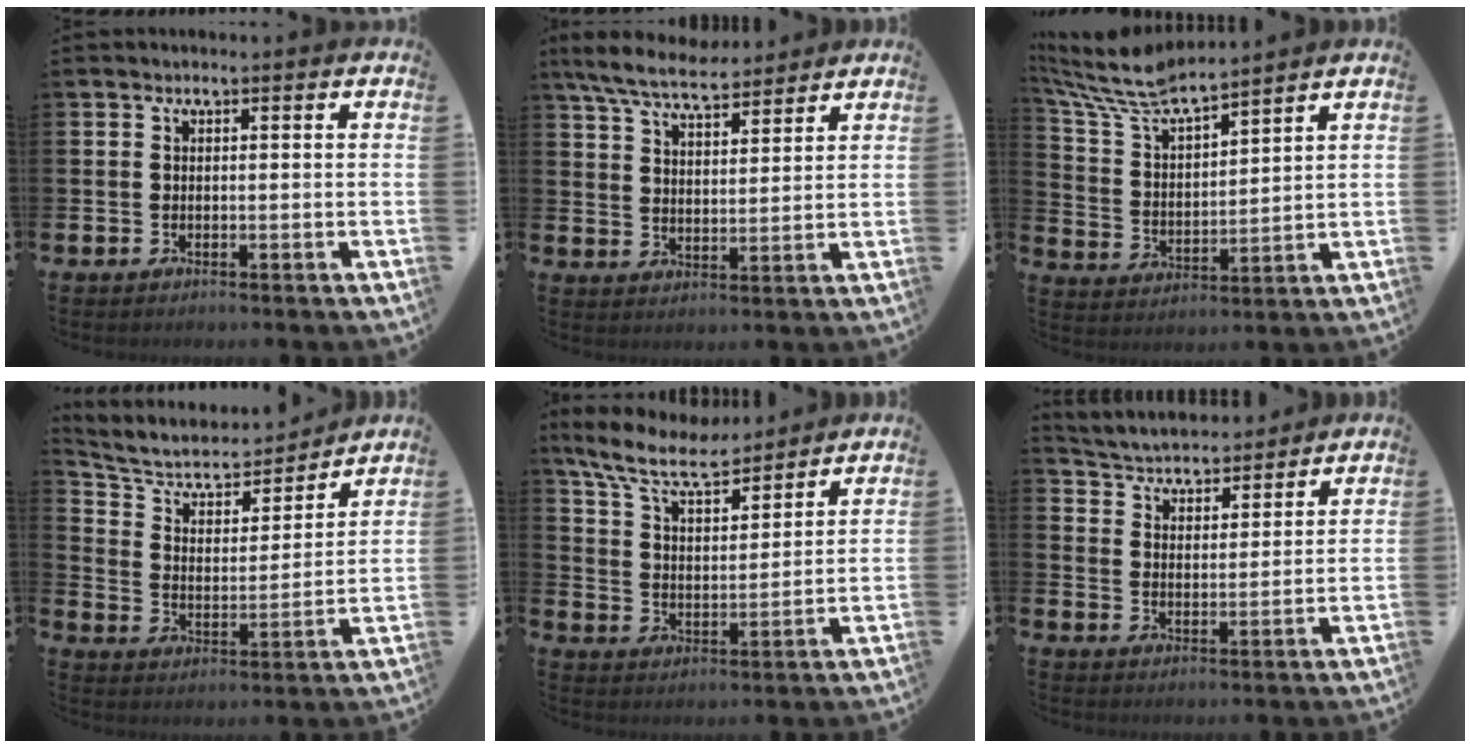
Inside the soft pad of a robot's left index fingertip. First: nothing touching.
{"total": 7.2, "force": [6.7, 1.4, 2.2], "torque": [-0.070, -0.025, 0.122]}
{"total": 7.5, "force": [7.1, 1.2, 2.2], "torque": [-0.080, -0.047, 0.122]}
{"total": 7.4, "force": [6.4, 3.1, 2.1], "torque": [-0.077, -0.048, 0.105]}
{"total": 9.0, "force": [8.0, 2.3, 3.5], "torque": [-0.104, -0.040, 0.143]}
{"total": 4.5, "force": [4.4, 1.0, 0.1], "torque": [-0.028, -0.036, 0.074]}